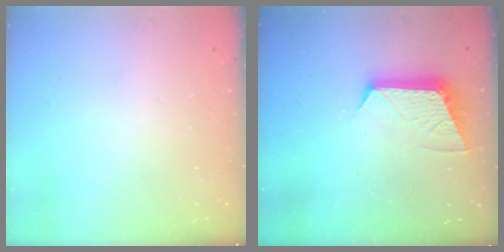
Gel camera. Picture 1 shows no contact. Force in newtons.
{"total": 10.2, "press": 10.1, "slide": 0.5}